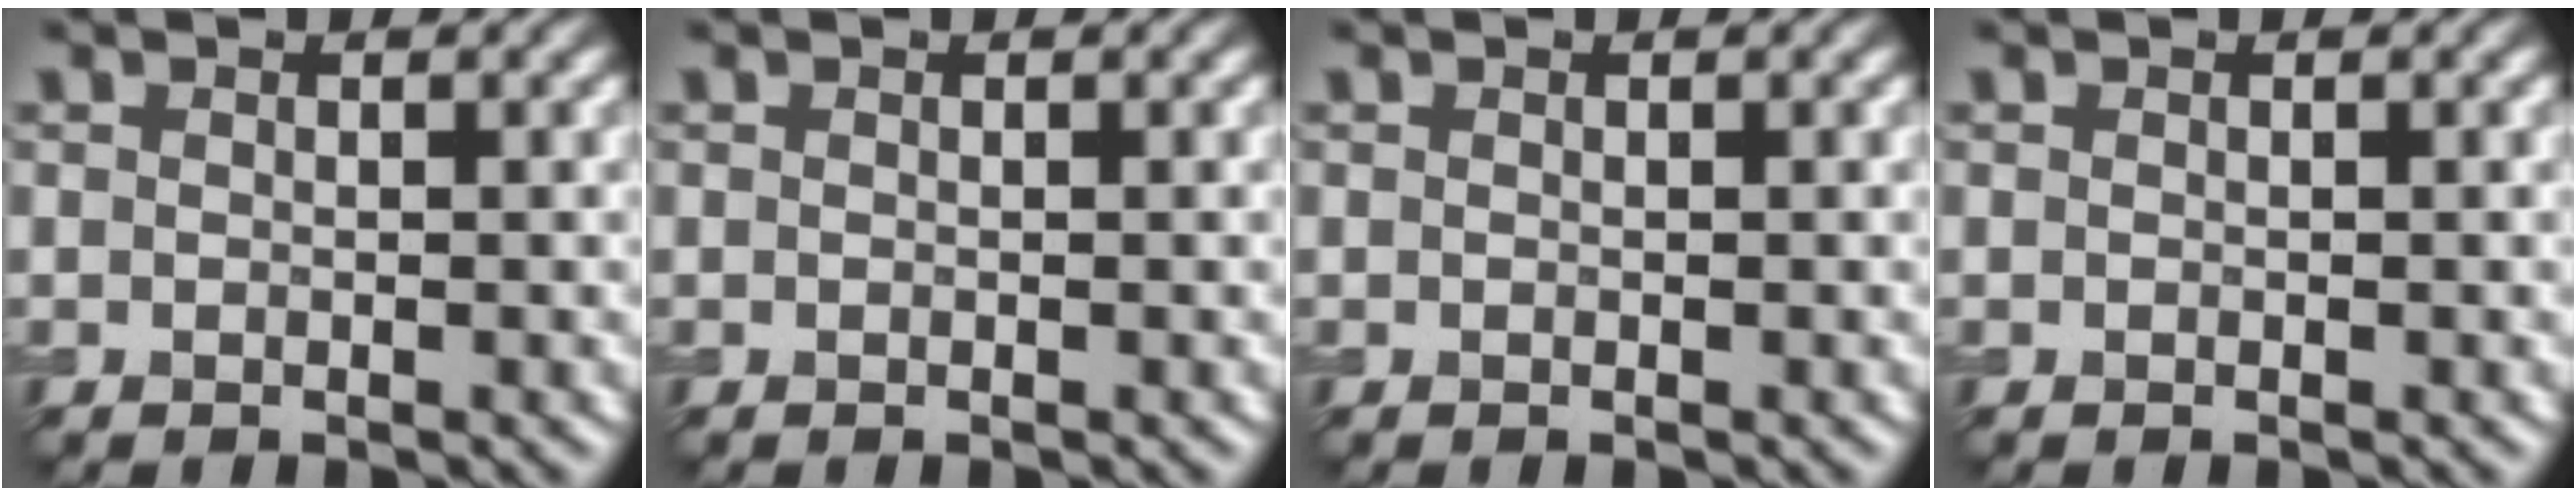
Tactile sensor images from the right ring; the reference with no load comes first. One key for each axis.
{"total": 0.0}
{"total": 0.0}
{"total": 0.0}